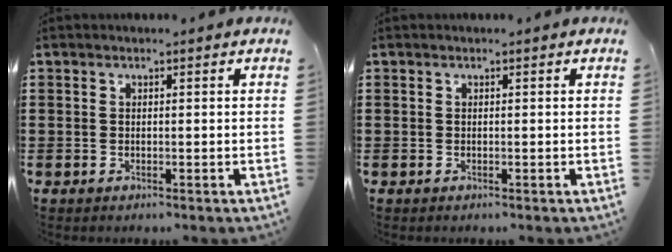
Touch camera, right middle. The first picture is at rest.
{"total": 0.0}